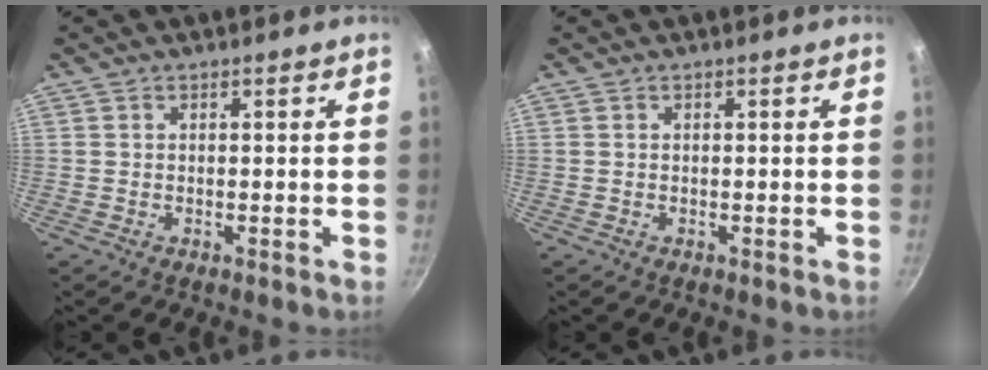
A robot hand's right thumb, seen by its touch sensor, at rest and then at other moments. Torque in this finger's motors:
{"motor_torque": [-0.28, -0.08, 0.00, 0.00, 0.02]}